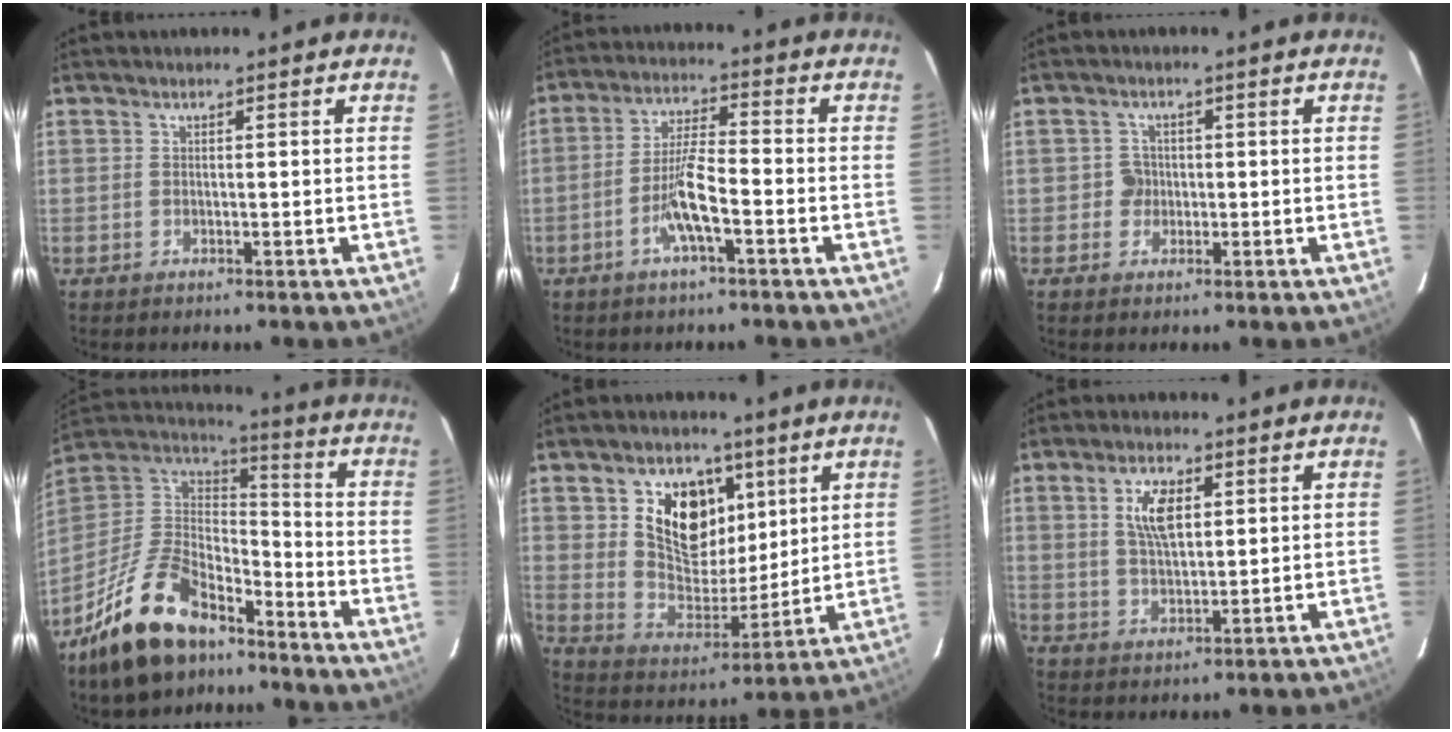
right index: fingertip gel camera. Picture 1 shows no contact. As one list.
[{"total": 6.9, "force": [-3.3, 0.9, 6.0], "torque": [-0.124, 0.003, -0.060]}, {"total": 2.4, "force": [-0.3, 2.3, 0.0], "torque": [0.001, 0.009, -0.005]}, {"total": 21.7, "force": [-15.1, 10.2, 11.8], "torque": [-0.259, -0.003, -0.254]}, {"total": 14.1, "force": [5.8, 9.3, 8.8], "torque": [-0.163, 0.004, 0.113]}, {"total": 7.0, "force": [2.4, 3.3, 5.7], "torque": [-0.106, 0.006, 0.048]}]